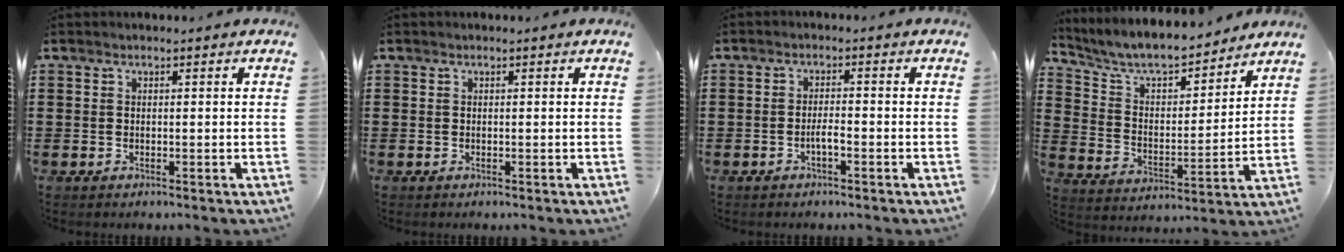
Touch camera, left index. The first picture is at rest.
{"total": 0.0}
{"total": 2.0, "force": [-0.9, 0.4, 1.7], "torque": [-0.033, 0.003, -0.017]}
{"total": 7.5, "force": [6.9, 1.4, 2.7], "torque": [-0.085, -0.046, 0.117]}